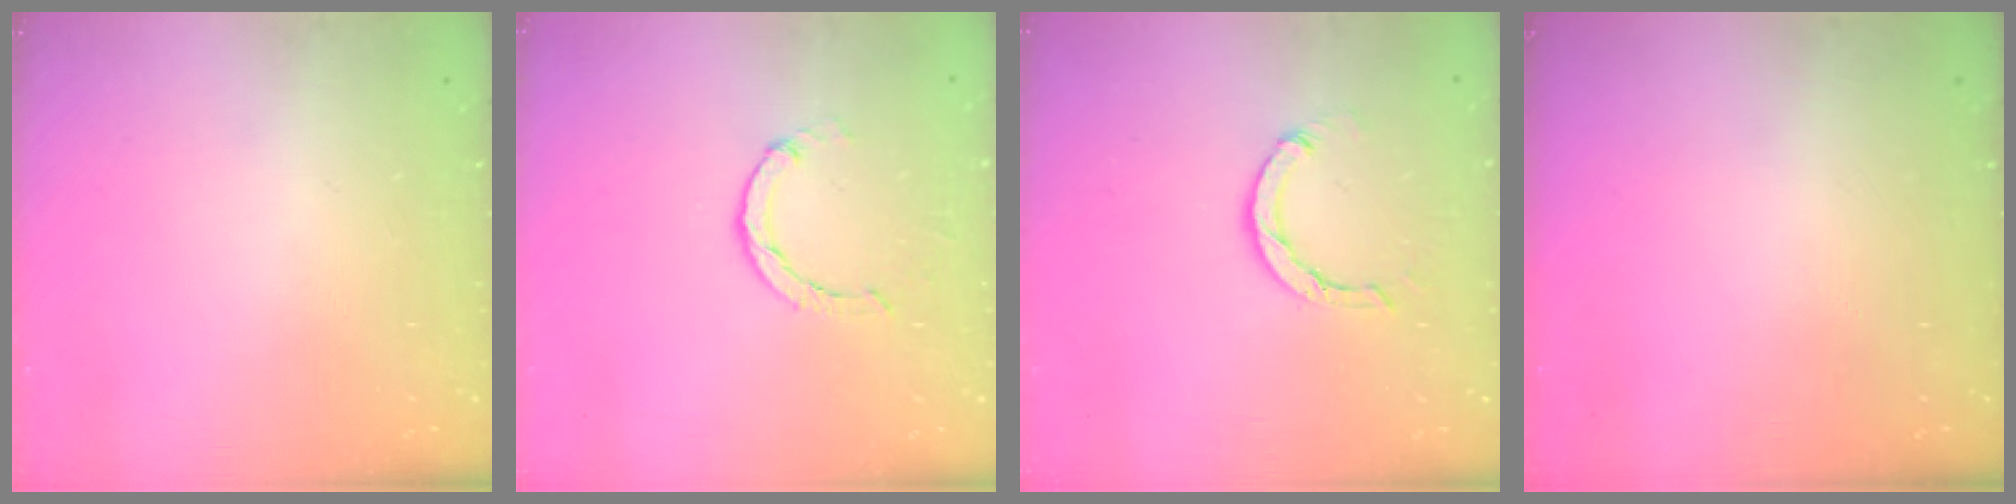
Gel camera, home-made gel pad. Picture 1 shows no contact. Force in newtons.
{"total": 2.0, "press": 2.0, "slide": 0.2}
{"total": 4.0, "press": 4.0, "slide": 0.4}
{"total": 0.0}